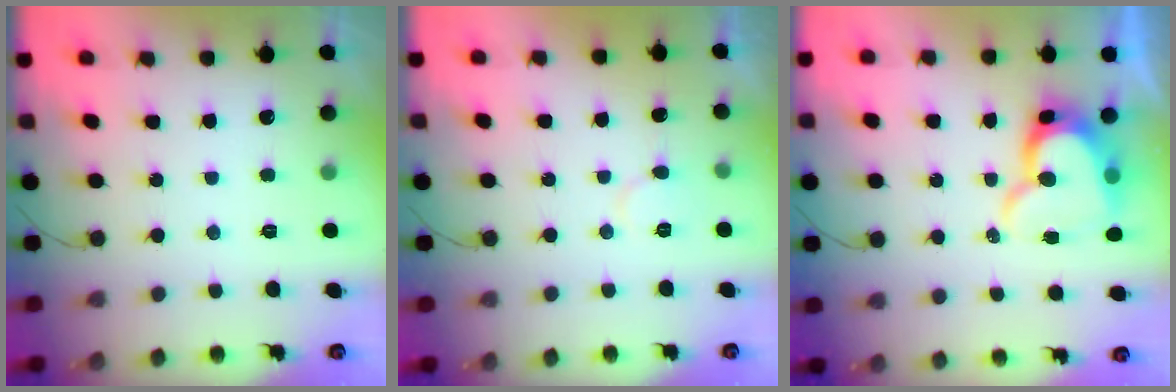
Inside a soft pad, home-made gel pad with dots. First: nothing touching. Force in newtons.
{"total": 5.2, "press": 5.1, "slide": 0.4}
{"total": 12.6, "press": 12.5, "slide": 1.4}